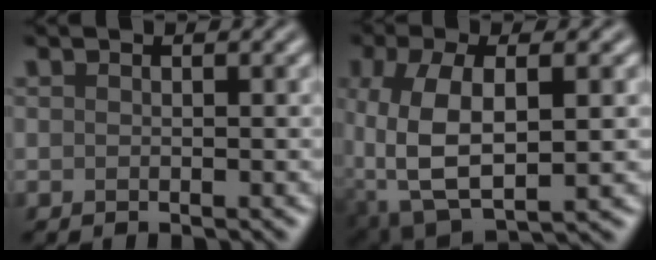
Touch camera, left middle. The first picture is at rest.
{"total": 8.1, "force": [-0.5, 4.0, 7.0], "torque": [-0.149, 0.000, -0.009]}